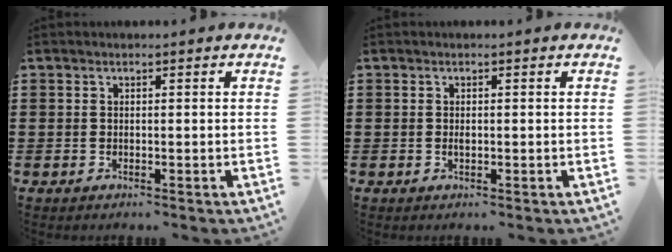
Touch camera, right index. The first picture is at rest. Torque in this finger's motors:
{"motor_torque": [2.14, 0.00, 0.01, 0.01]}